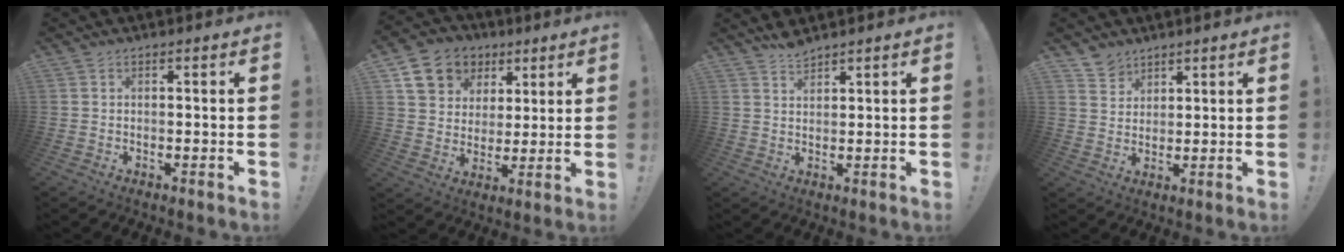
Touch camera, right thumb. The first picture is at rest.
{"total": 13.1, "force": [6.2, 10.6, 4.7], "torque": [-0.064, -0.031, 0.128]}
{"total": 3.4, "force": [3.2, 0.8, 1.0], "torque": [-0.011, -0.022, 0.056]}
{"total": 5.3, "force": [4.3, 3.1, 0.4], "torque": [-0.010, -0.032, 0.085]}